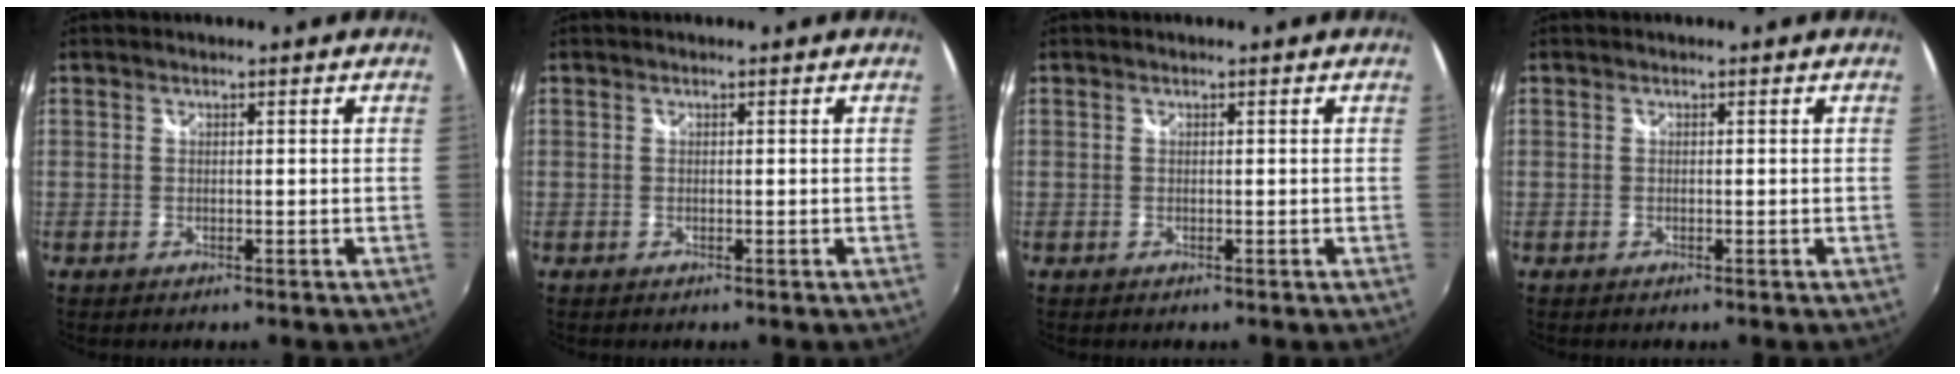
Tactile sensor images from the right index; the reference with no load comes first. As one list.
[{"total": 0.0}, {"total": 0.0}, {"total": 0.0}]